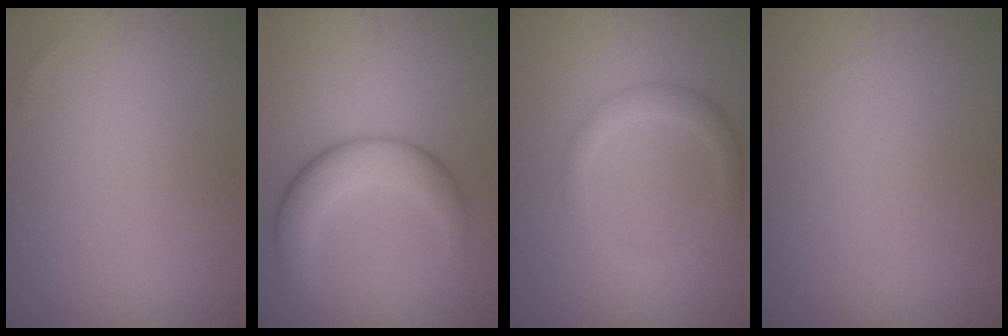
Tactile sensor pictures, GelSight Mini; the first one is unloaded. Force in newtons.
{"total": 4.6, "press": 4.6, "slide": 0.1}
{"total": 2.3, "press": 2.3, "slide": 0.0}
{"total": 0.0}